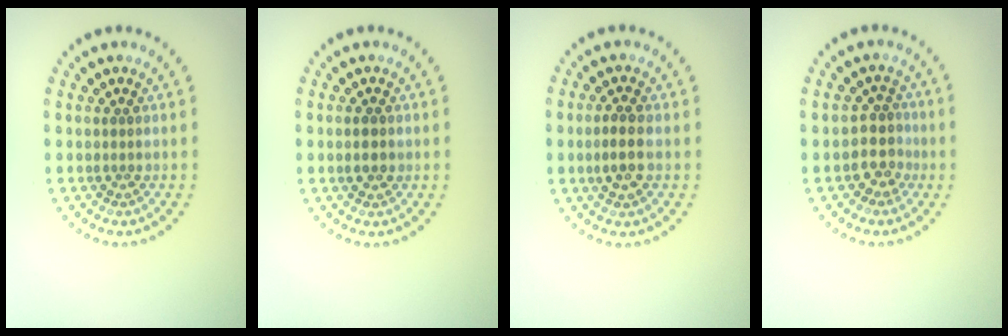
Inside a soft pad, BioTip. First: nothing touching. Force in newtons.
{"total": 1.2, "press": 1.2, "slide": 0.2}
{"total": 2.3, "press": 2.2, "slide": 0.3}
{"total": 2.4, "press": 2.0, "slide": 1.3}